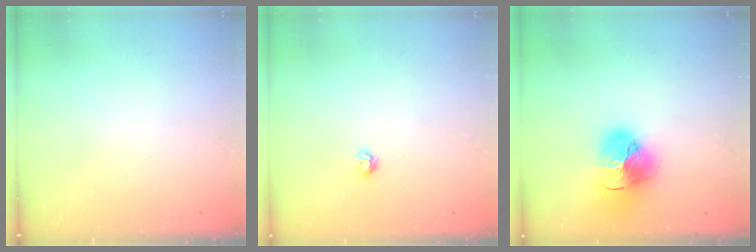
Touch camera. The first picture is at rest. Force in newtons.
{"total": 4.6, "press": 4.5, "slide": 0.6}
{"total": 23.3, "press": 23.2, "slide": 2.4}